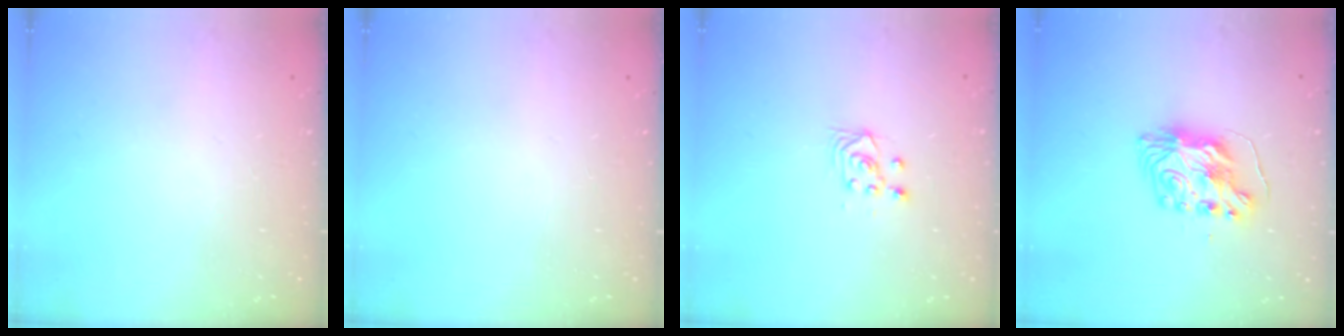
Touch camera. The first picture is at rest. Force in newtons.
{"total": 0.0}
{"total": 3.6, "press": 3.2, "slide": 1.6}
{"total": 9.0, "press": 9.0, "slide": 0.6}